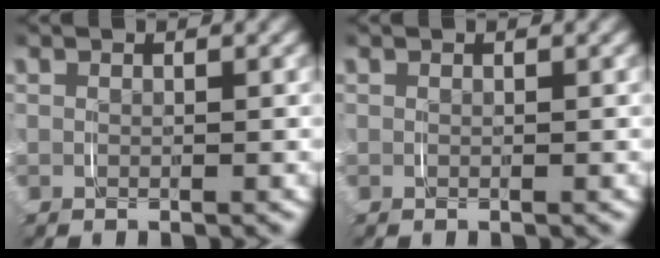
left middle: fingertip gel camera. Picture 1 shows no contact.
{"total": 0.0}